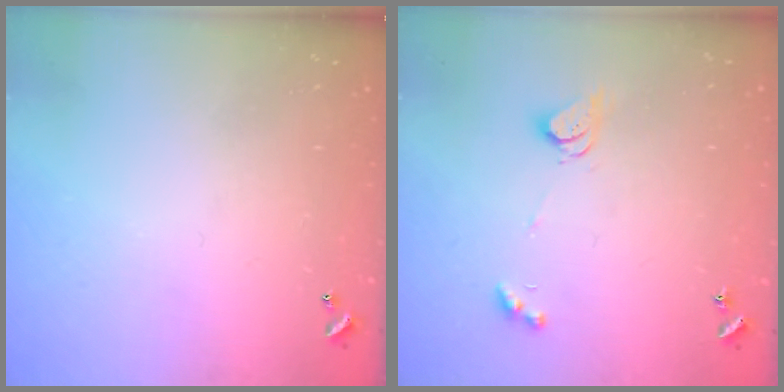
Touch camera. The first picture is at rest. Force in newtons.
{"total": 3.3, "press": 3.3, "slide": 0.3}